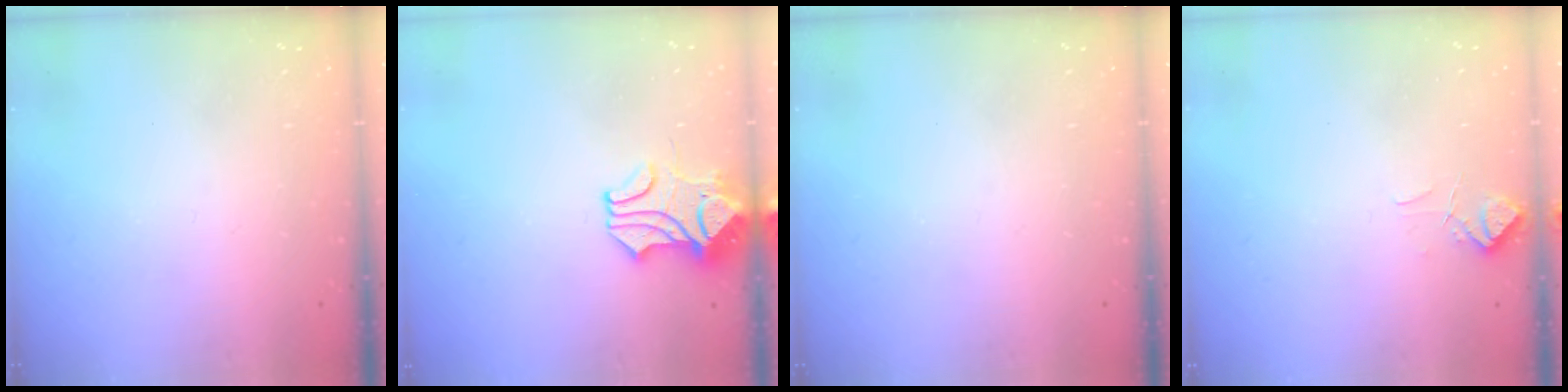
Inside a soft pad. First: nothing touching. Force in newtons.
{"total": 2.2, "press": 2.0, "slide": 1.0}
{"total": 0.0}
{"total": 1.0, "press": 0.6, "slide": 0.8}